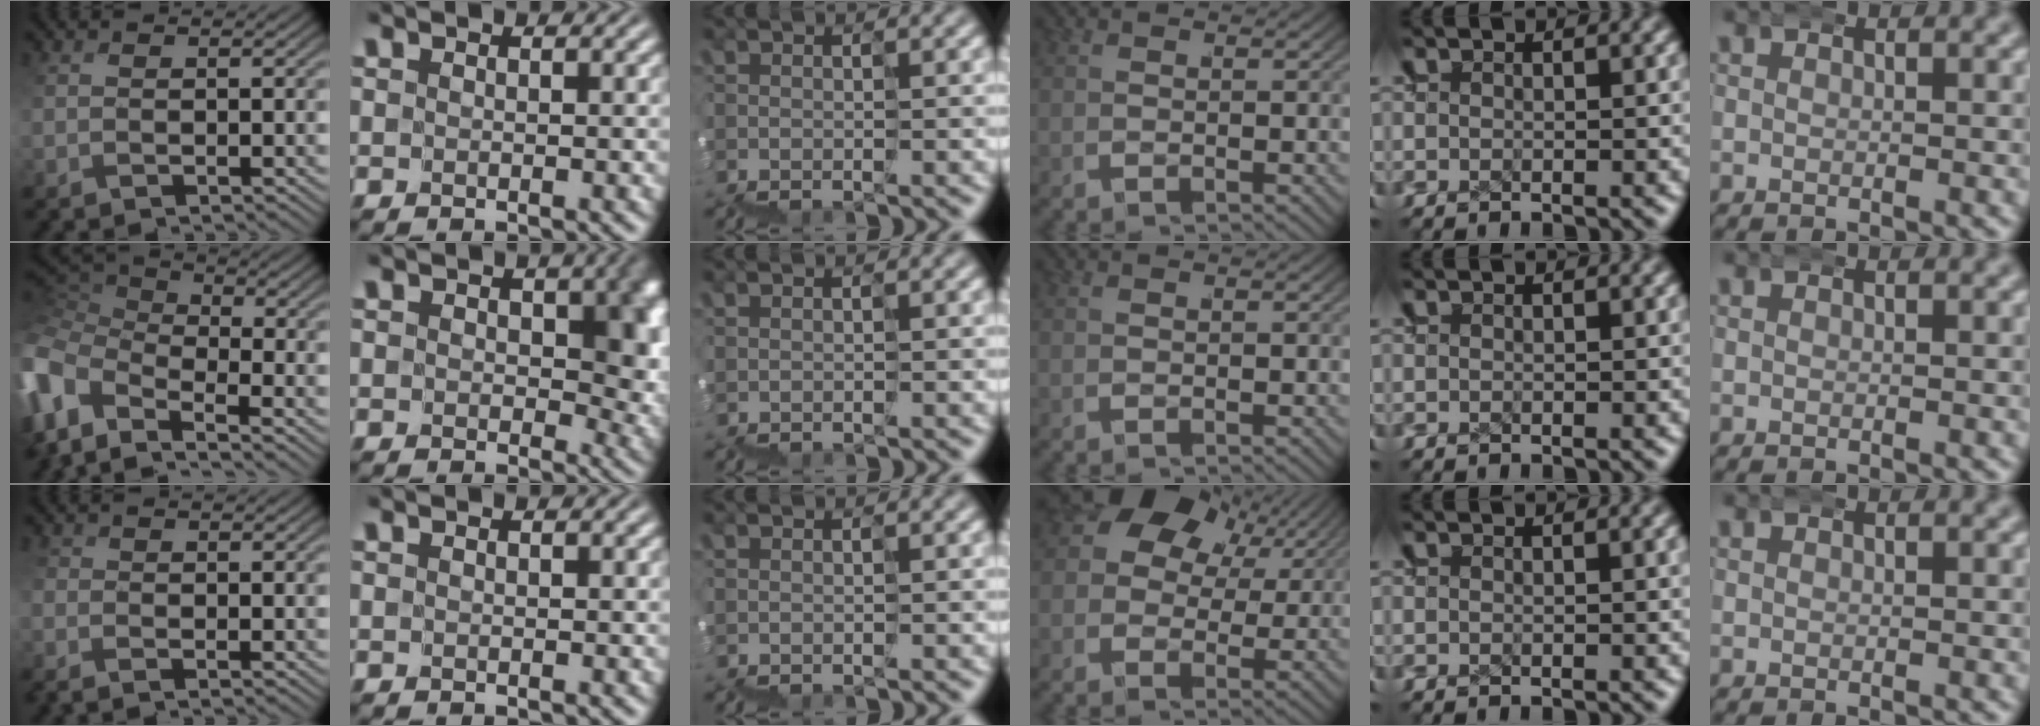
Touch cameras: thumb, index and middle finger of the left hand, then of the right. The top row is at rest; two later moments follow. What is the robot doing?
{"motion": "wrap", "object": "ethernet cable"}